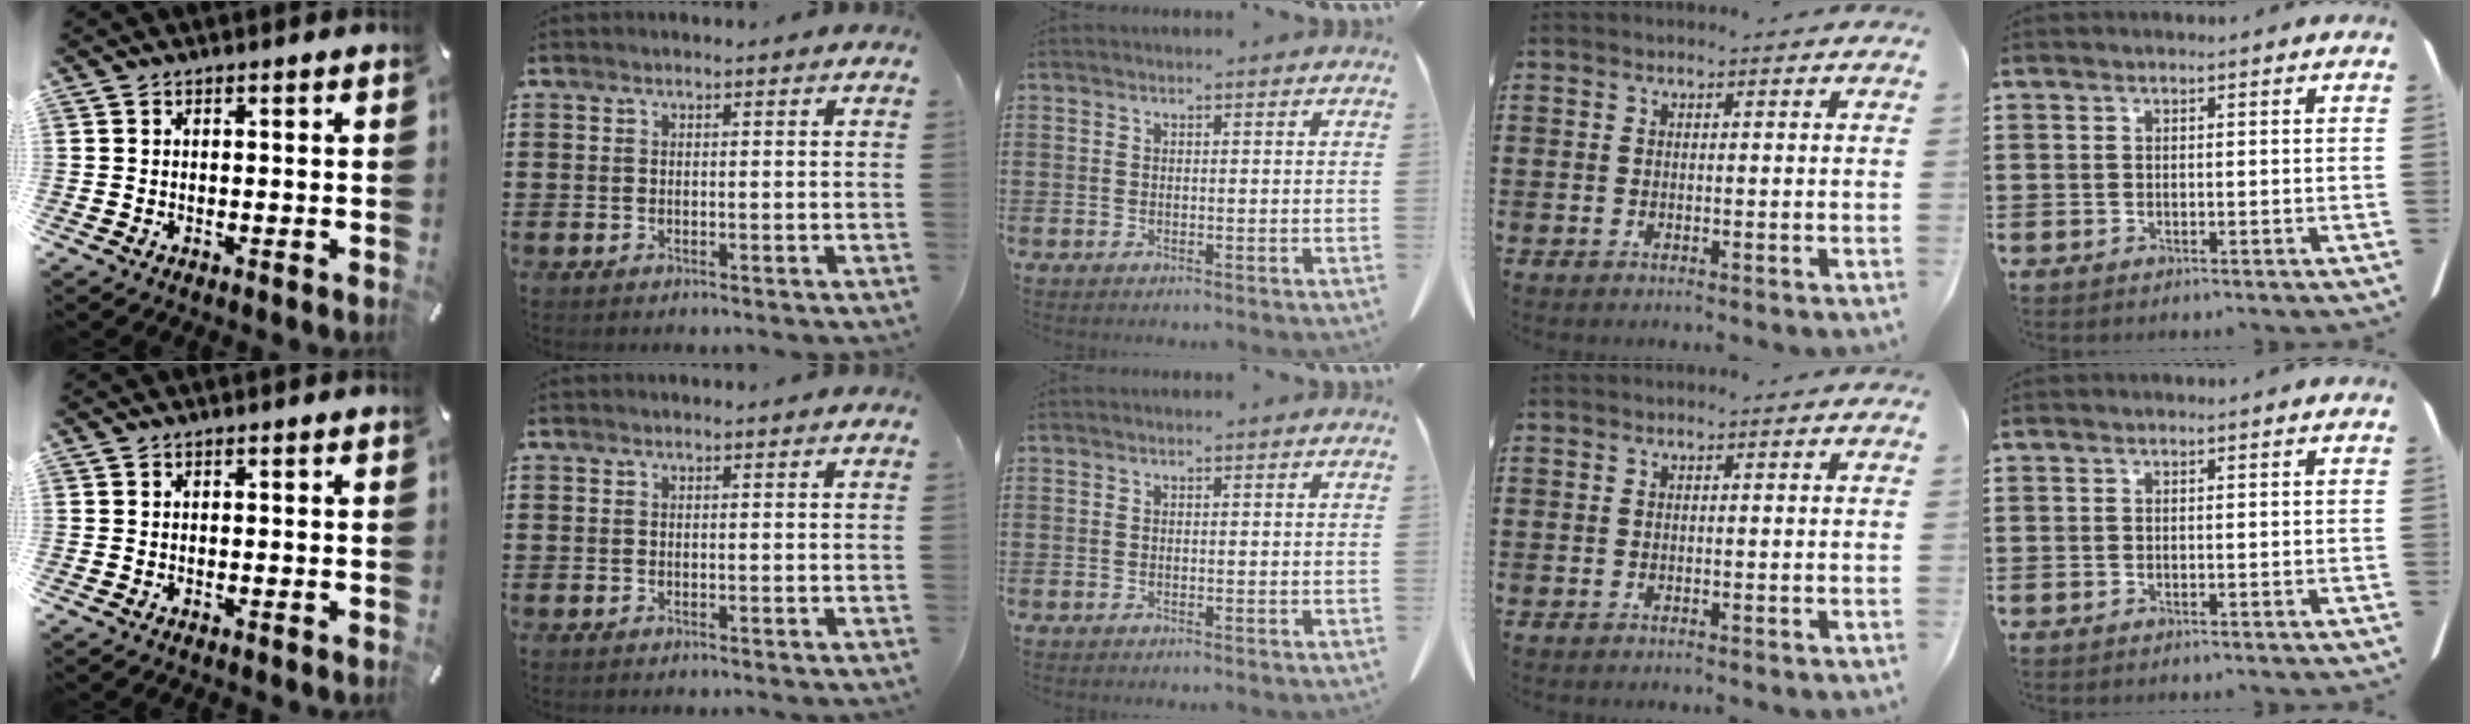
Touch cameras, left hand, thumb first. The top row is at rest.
{}